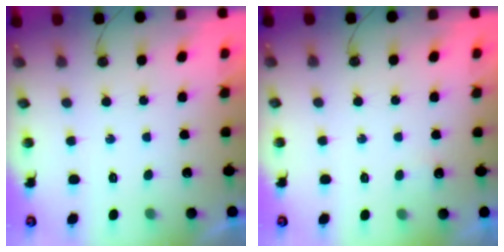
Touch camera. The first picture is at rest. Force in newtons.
{"total": 1.9, "press": 1.9, "slide": 0.3}